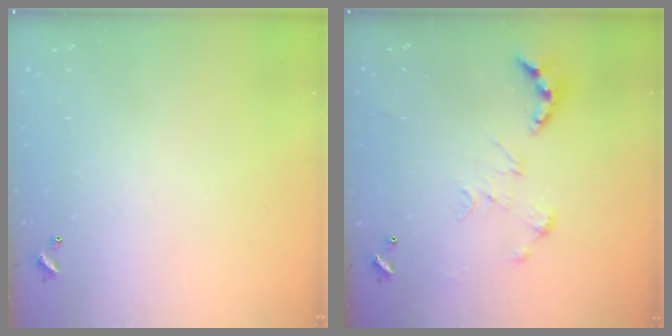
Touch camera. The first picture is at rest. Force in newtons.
{"total": 0.8, "press": 0.8, "slide": 0.3}